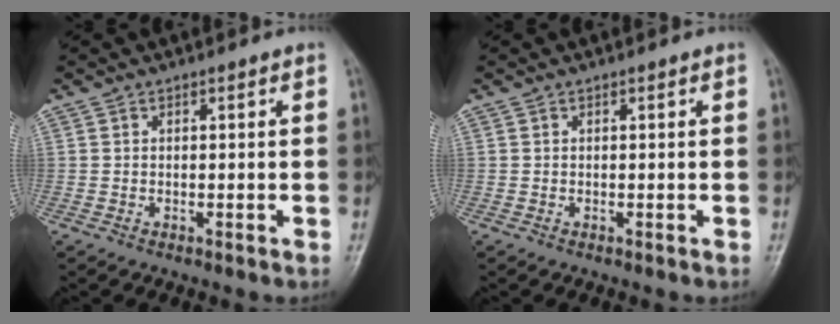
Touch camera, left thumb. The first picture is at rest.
{"total": 0.0}